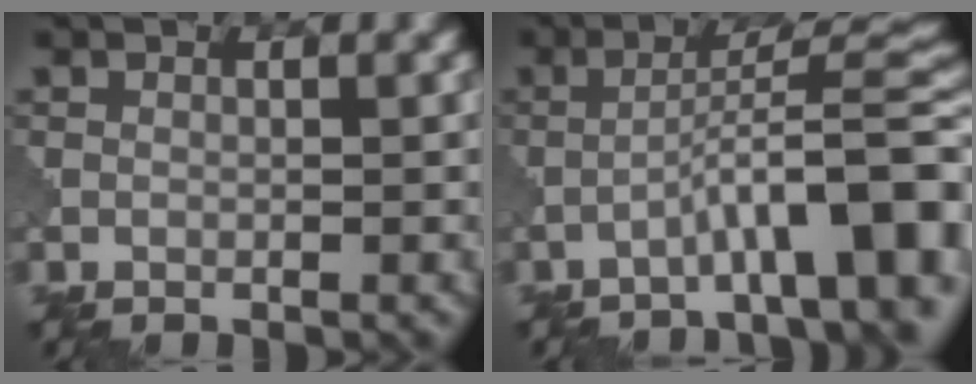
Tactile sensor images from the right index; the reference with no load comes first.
{"total": 9.2, "force": [-4.1, 1.6, 8.1], "torque": [-0.108, 0.030, -0.056]}